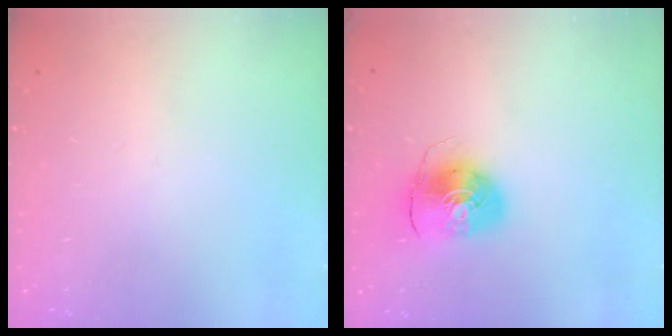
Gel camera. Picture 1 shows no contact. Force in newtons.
{"total": 9.3, "press": 9.2, "slide": 1.1}